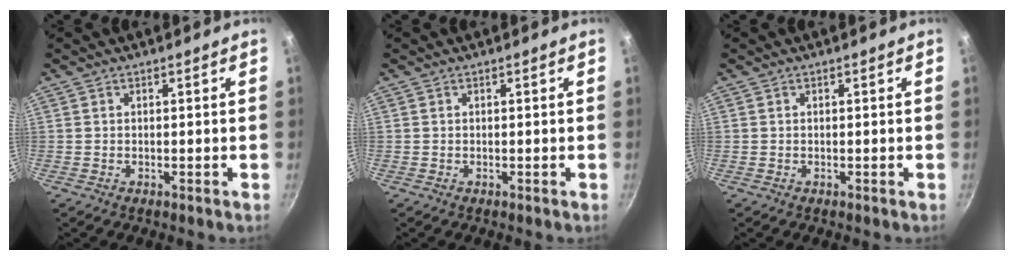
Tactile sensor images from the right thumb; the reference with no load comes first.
{"total": 0.0}
{"total": 0.0}